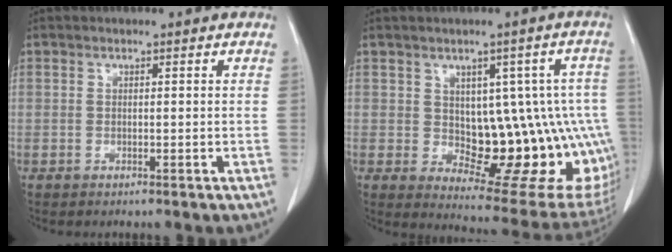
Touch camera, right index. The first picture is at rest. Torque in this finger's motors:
{"motor_torque": [1.00, -0.58, 0.31, 0.08]}